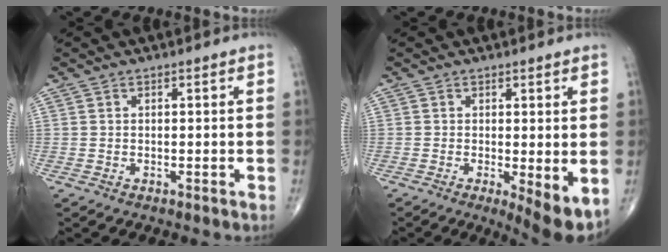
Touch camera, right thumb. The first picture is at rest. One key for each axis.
{"total": 6.0, "fx": -0.9, "fy": 1.8, "fz": 5.6, "tx": -0.083, "ty": -0.019, "tz": -0.013}